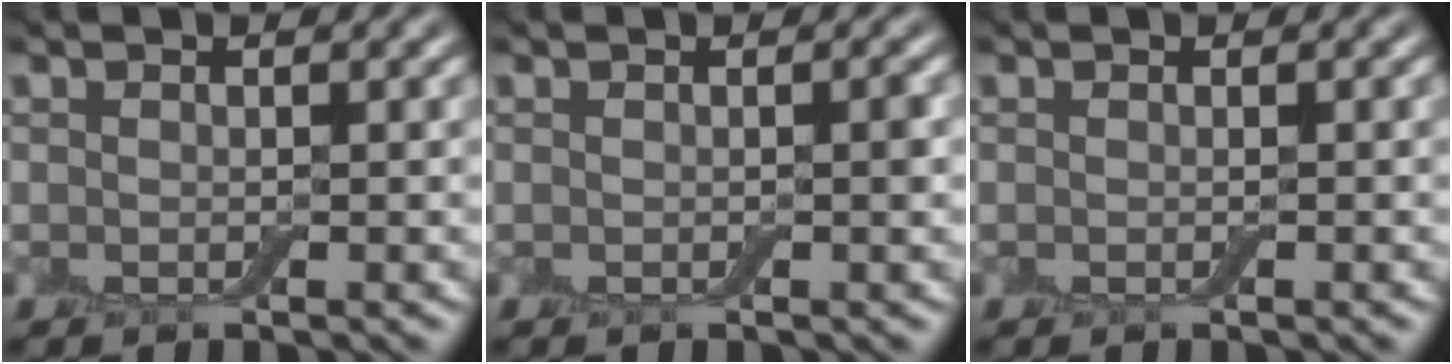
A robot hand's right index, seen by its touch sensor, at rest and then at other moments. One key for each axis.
{"total": 0.6, "fx": -0.2, "fy": 0.0, "fz": 0.5, "tx": -0.006, "ty": 0.000, "tz": -0.003}
{"total": 0.0}